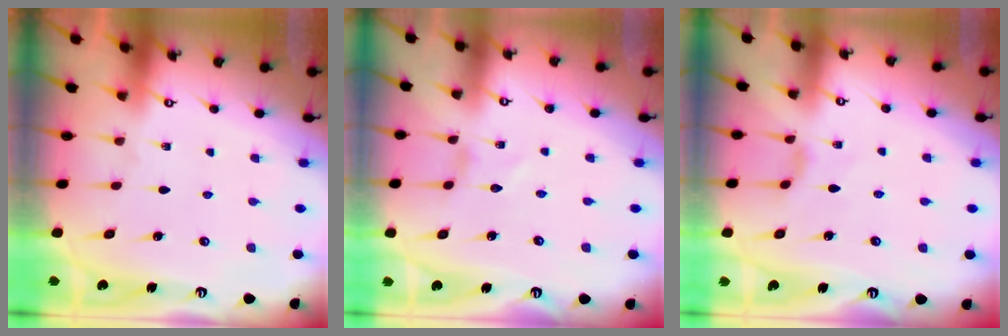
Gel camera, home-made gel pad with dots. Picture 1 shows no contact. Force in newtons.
{"total": 0.0}
{"total": 1.6, "press": 1.5, "slide": 0.4}